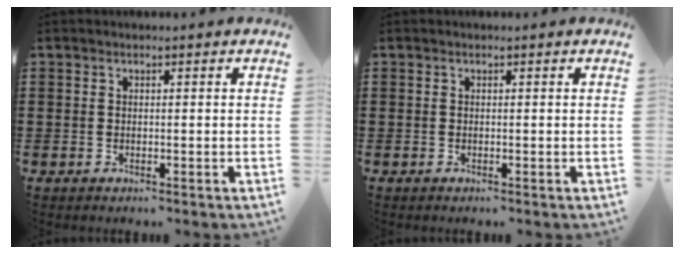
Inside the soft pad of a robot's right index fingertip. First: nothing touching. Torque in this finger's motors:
{"motor_torque": [0.17, 0.03, 0.03, 0.02]}